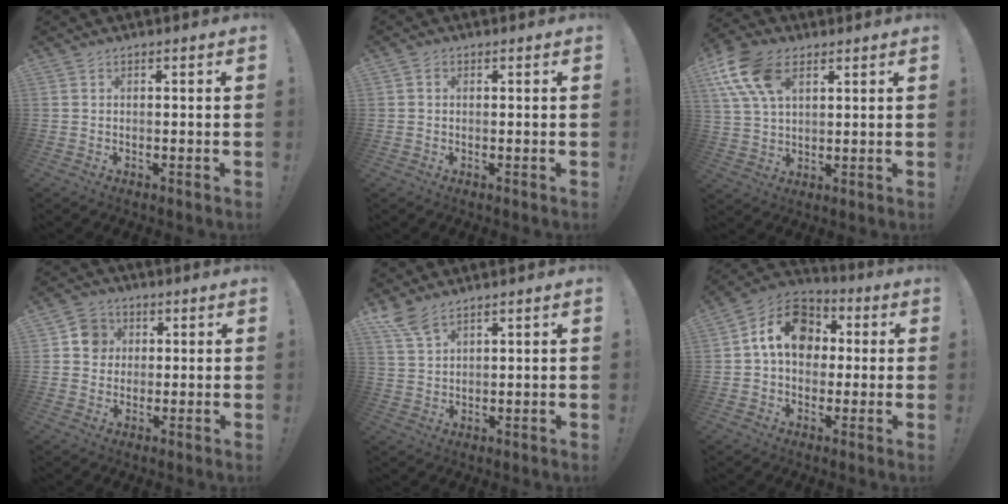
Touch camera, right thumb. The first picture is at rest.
{"total": 1.0, "force": [0.0, 0.9, 0.3], "torque": [-0.006, 0.003, 0.000]}
{"total": 14.4, "force": [6.7, 8.8, 9.2], "torque": [-0.184, -0.020, 0.127]}
{"total": 7.4, "force": [1.6, 7.0, 2.0], "torque": [-0.016, 0.000, 0.031]}
{"total": 6.5, "force": [5.1, 2.3, 3.4], "torque": [-0.062, -0.028, 0.096]}
{"total": 15.8, "force": [3.7, 12.0, 9.6], "torque": [-0.140, 0.007, 0.076]}